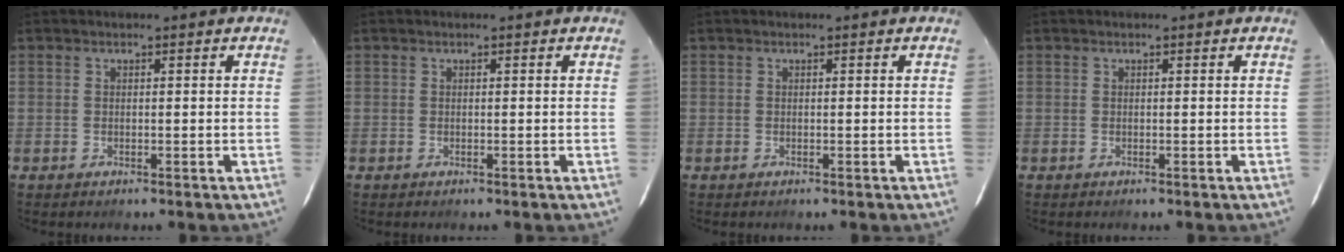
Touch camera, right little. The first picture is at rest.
{"total": 0.0}
{"total": 0.0}
{"total": 0.0}